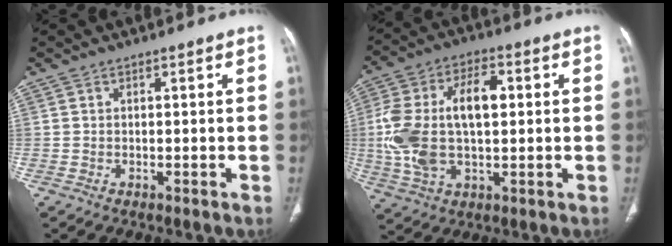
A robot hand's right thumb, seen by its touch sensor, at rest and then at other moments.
{"total": 17.1, "force": [1.0, 9.2, 14.3], "torque": [-0.296, 0.023, 0.021]}